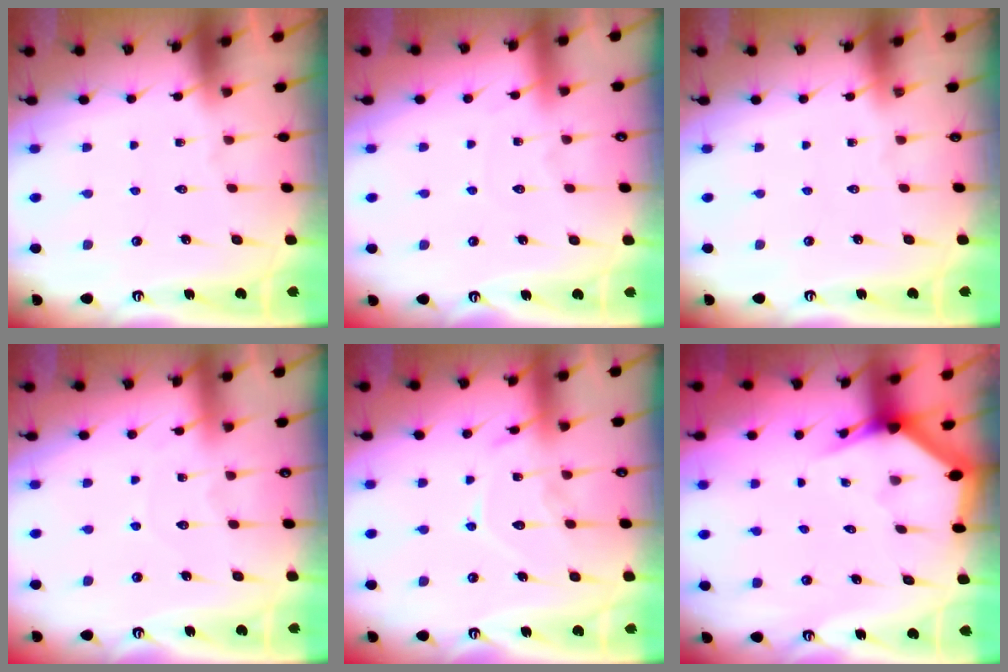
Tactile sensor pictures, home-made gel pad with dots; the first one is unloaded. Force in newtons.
{"total": 2.7, "press": 2.7, "slide": 0.3}
{"total": 0.0}
{"total": 3.7, "press": 3.7, "slide": 0.4}
{"total": 12.3, "press": 12.2, "slide": 1.0}
{"total": 3.2, "press": 3.2, "slide": 0.0}